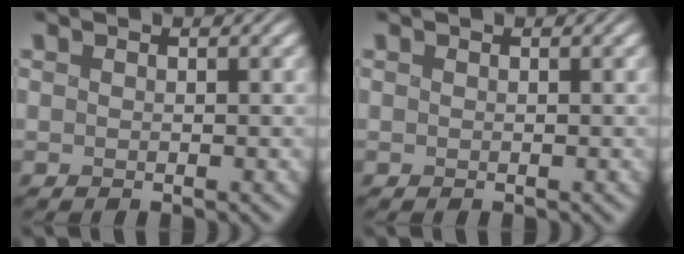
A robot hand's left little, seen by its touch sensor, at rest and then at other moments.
{"total": 0.0}